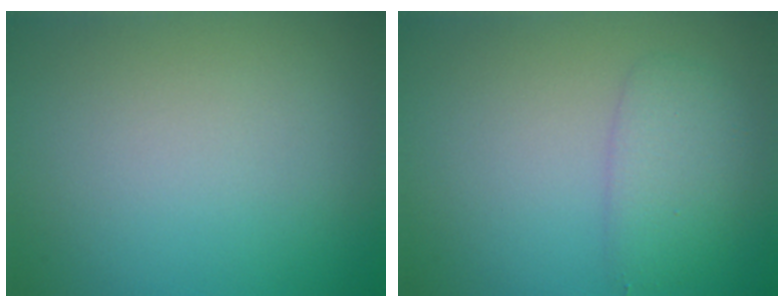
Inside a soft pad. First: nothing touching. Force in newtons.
{"total": 2.4, "press": 2.4, "slide": 0.1}